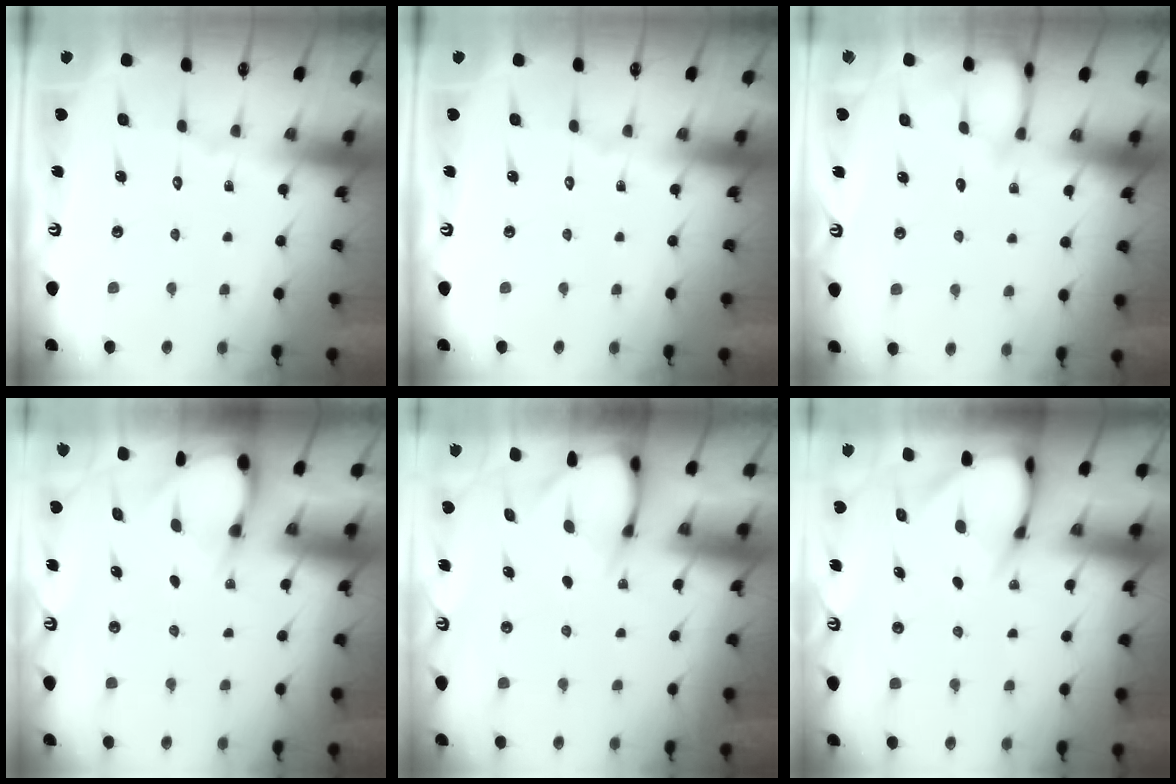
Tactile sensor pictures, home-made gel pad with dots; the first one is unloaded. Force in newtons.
{"total": 0.0}
{"total": 4.1, "press": 4.0, "slide": 0.5}
{"total": 3.1, "press": 3.1, "slide": 0.3}
{"total": 3.6, "press": 3.6, "slide": 0.3}
{"total": 3.9, "press": 3.9, "slide": 0.3}